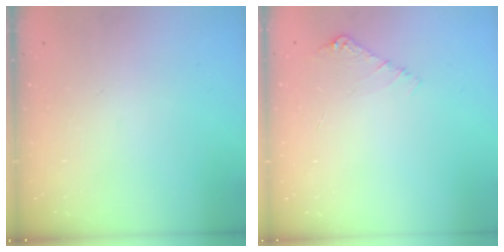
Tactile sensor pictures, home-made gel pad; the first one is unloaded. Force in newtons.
{"total": 4.3, "press": 4.3, "slide": 0.5}